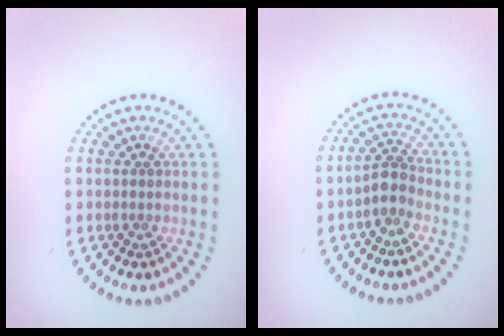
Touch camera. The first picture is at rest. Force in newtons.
{"total": 2.2, "press": 1.8, "slide": 1.3}